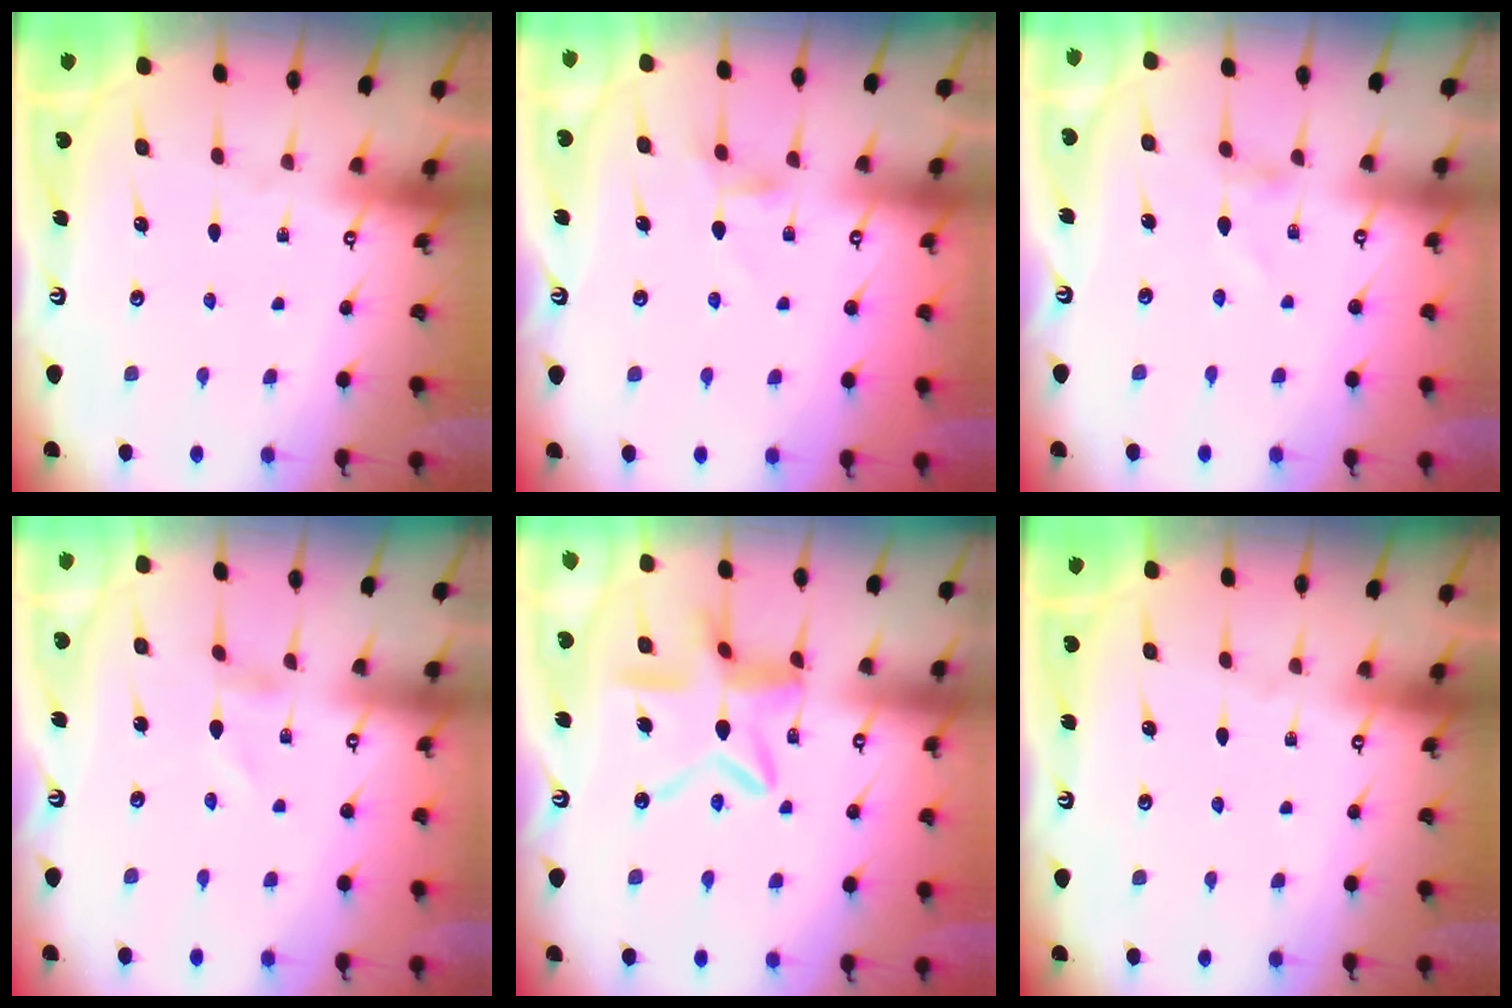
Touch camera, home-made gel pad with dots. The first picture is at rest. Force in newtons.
{"total": 5.2, "press": 5.2, "slide": 0.4}
{"total": 1.7, "press": 1.6, "slide": 0.3}
{"total": 1.2, "press": 1.1, "slide": 0.1}
{"total": 14.2, "press": 14.1, "slide": 1.2}
{"total": 0.0}